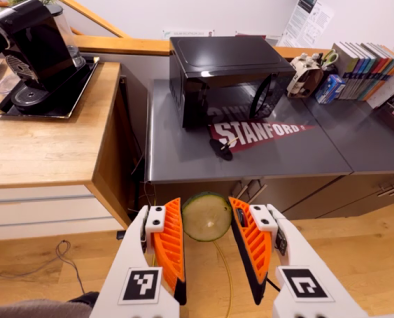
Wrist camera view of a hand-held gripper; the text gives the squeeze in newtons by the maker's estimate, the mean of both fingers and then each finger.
{"total": 8.2, "left": 8.1, "right": 8.4}